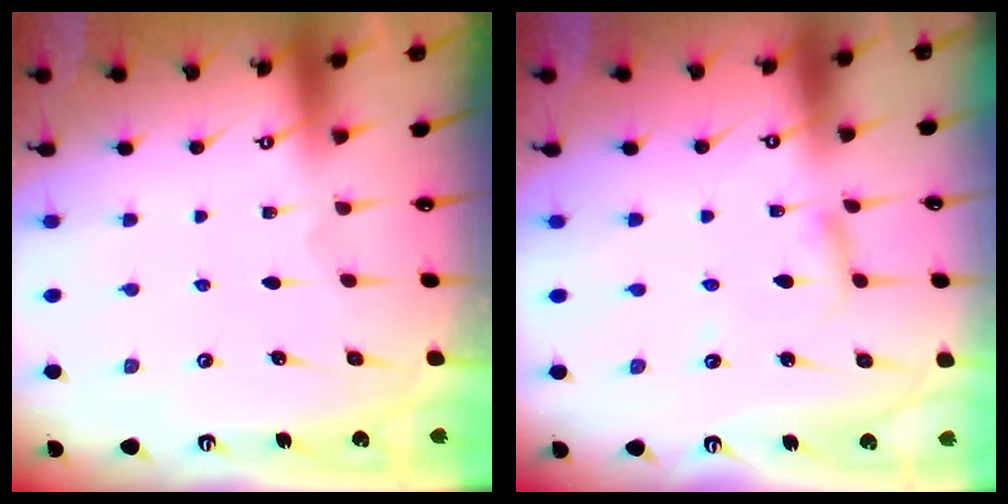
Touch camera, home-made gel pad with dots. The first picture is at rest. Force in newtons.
{"total": 2.7, "press": 2.7, "slide": 0.2}